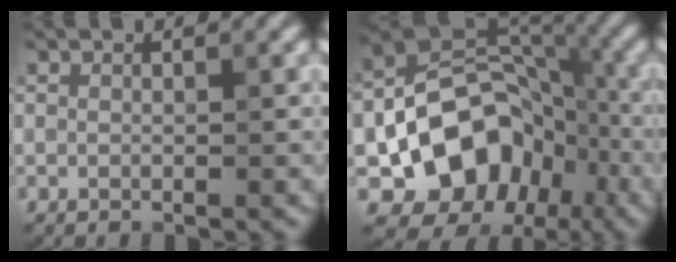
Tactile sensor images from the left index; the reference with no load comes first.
{"total": 11.2, "force": [-3.9, 8.7, 6.0], "torque": [-0.080, 0.004, -0.072]}